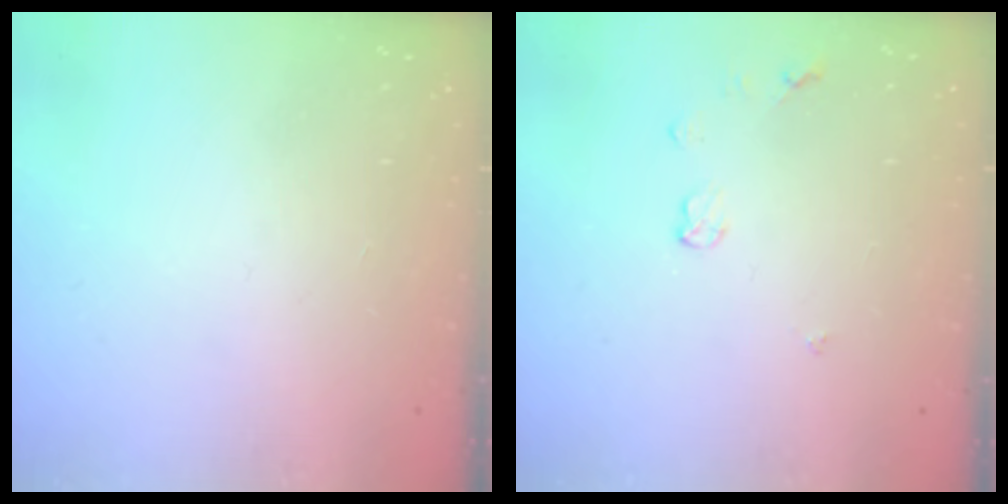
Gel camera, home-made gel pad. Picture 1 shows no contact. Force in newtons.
{"total": 3.7, "press": 3.7, "slide": 0.4}